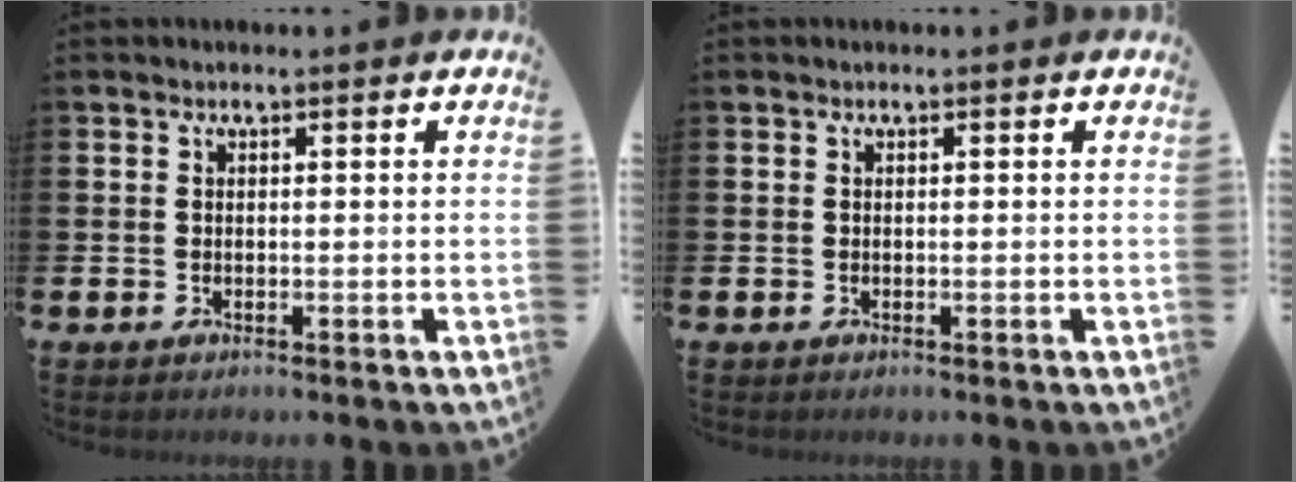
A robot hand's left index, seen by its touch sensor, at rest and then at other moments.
{"total": 0.0}